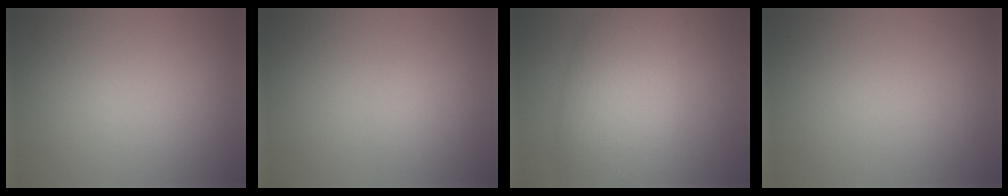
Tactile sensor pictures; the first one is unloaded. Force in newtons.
{"total": 0.5, "press": 0.5, "slide": 0.0}
{"total": 8.5, "press": 8.5, "slide": 0.2}
{"total": 0.0}